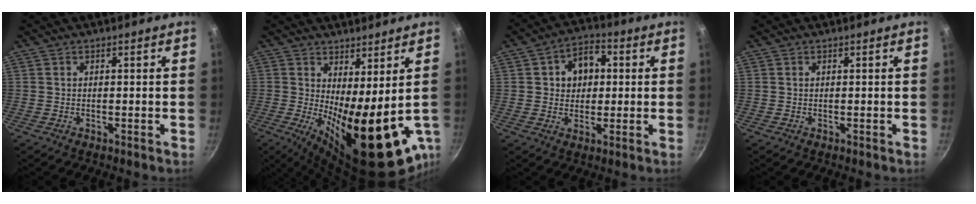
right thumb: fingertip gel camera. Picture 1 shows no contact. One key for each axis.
{"total": 18.4, "fx": -1.3, "fy": 6.0, "fz": 17.3, "tx": -0.226, "ty": -0.028, "tz": 0.001}
{"total": 8.3, "fx": 1.7, "fy": 6.4, "fz": 5.0, "tx": -0.038, "ty": 0.006, "tz": 0.018}
{"total": 0.0}